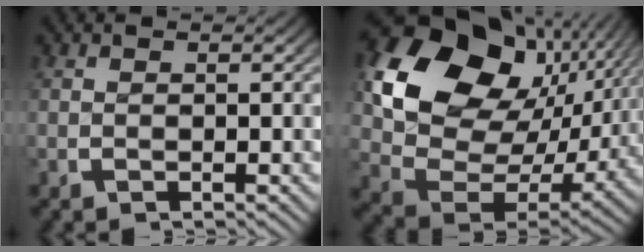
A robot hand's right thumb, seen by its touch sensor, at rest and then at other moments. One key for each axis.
{"total": 17.8, "fx": 2.7, "fy": 12.3, "fz": 12.5, "tx": -0.246, "ty": -0.024, "tz": 0.048}